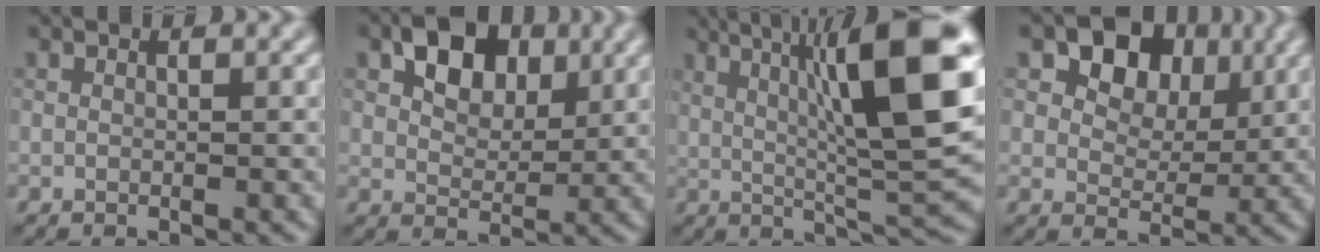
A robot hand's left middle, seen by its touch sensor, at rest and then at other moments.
{"total": 4.8, "force": [1.9, 3.3, 3.0], "torque": [-0.050, 0.005, 0.030]}
{"total": 11.7, "force": [2.9, 2.4, 11.1], "torque": [-0.174, 0.013, 0.055]}
{"total": 6.0, "force": [2.6, 4.4, 3.2], "torque": [-0.062, 0.002, 0.040]}